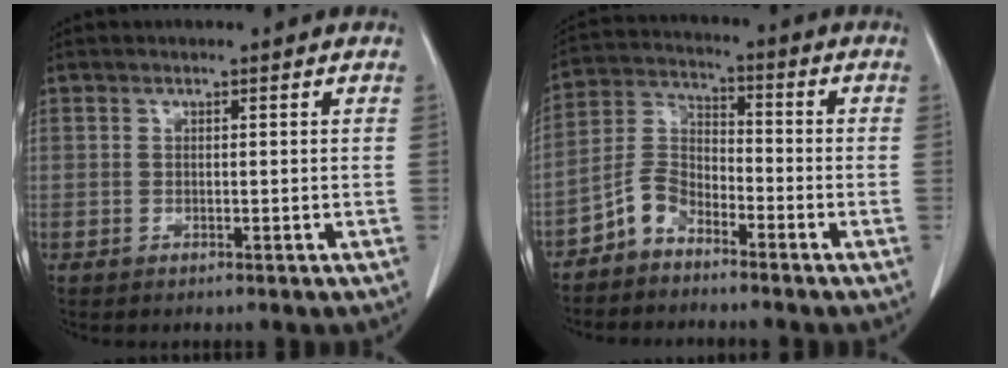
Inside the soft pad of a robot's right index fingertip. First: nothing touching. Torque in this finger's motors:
{"motor_torque": [-0.06, -0.09, 0.02, -0.04]}